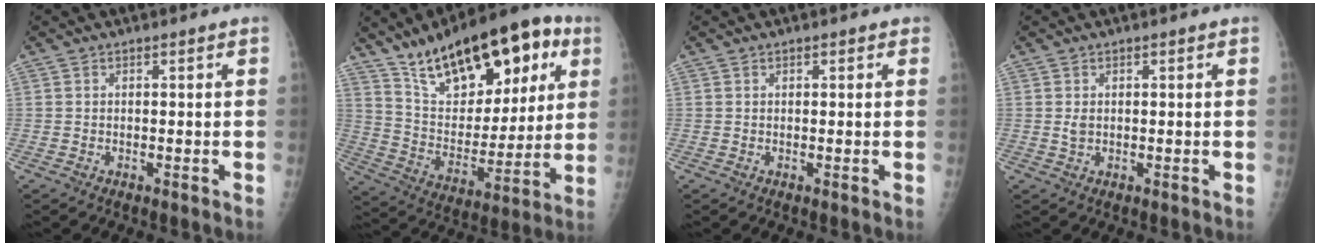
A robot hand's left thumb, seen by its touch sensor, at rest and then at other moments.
{"total": 25.8, "force": [13.9, 12.1, 18.0], "torque": [-0.235, -0.028, 0.234]}
{"total": 0.8, "force": [0.5, 0.5, 0.4], "torque": [0.000, -0.001, 0.002]}
{"total": 1.3, "force": [0.2, 0.9, 0.9], "torque": [-0.013, -0.002, 0.007]}